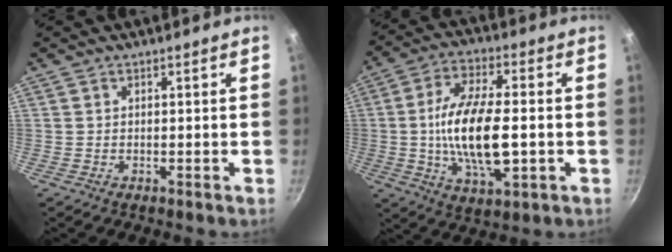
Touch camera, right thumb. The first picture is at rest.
{"total": 16.4, "force": [-1.5, 6.8, 14.8], "torque": [-0.269, 0.010, -0.030]}